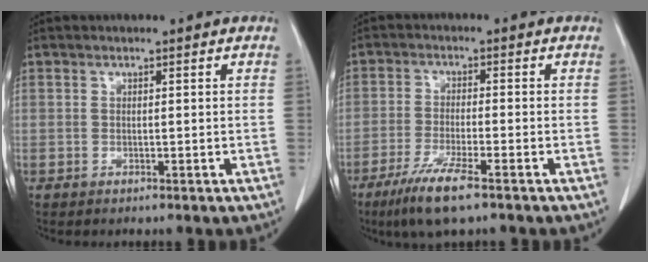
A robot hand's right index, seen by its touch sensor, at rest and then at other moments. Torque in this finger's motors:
{"motor_torque": [0.76, -0.79, 0.36, 0.12]}